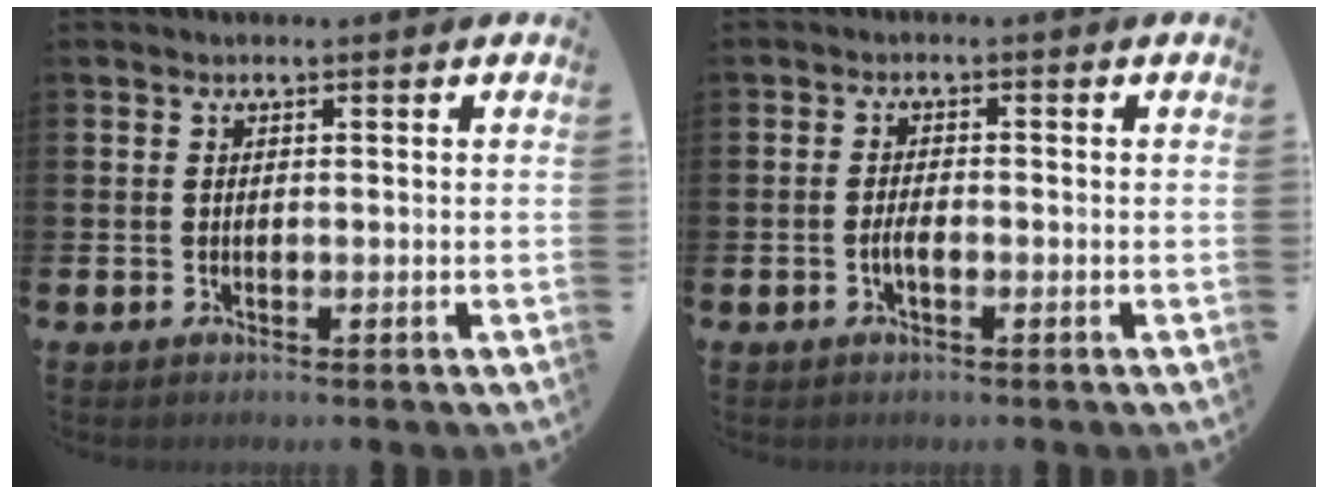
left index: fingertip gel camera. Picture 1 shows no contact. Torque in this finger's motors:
{"motor_torque": [0.59, 0.42, 0.12, 0.06]}